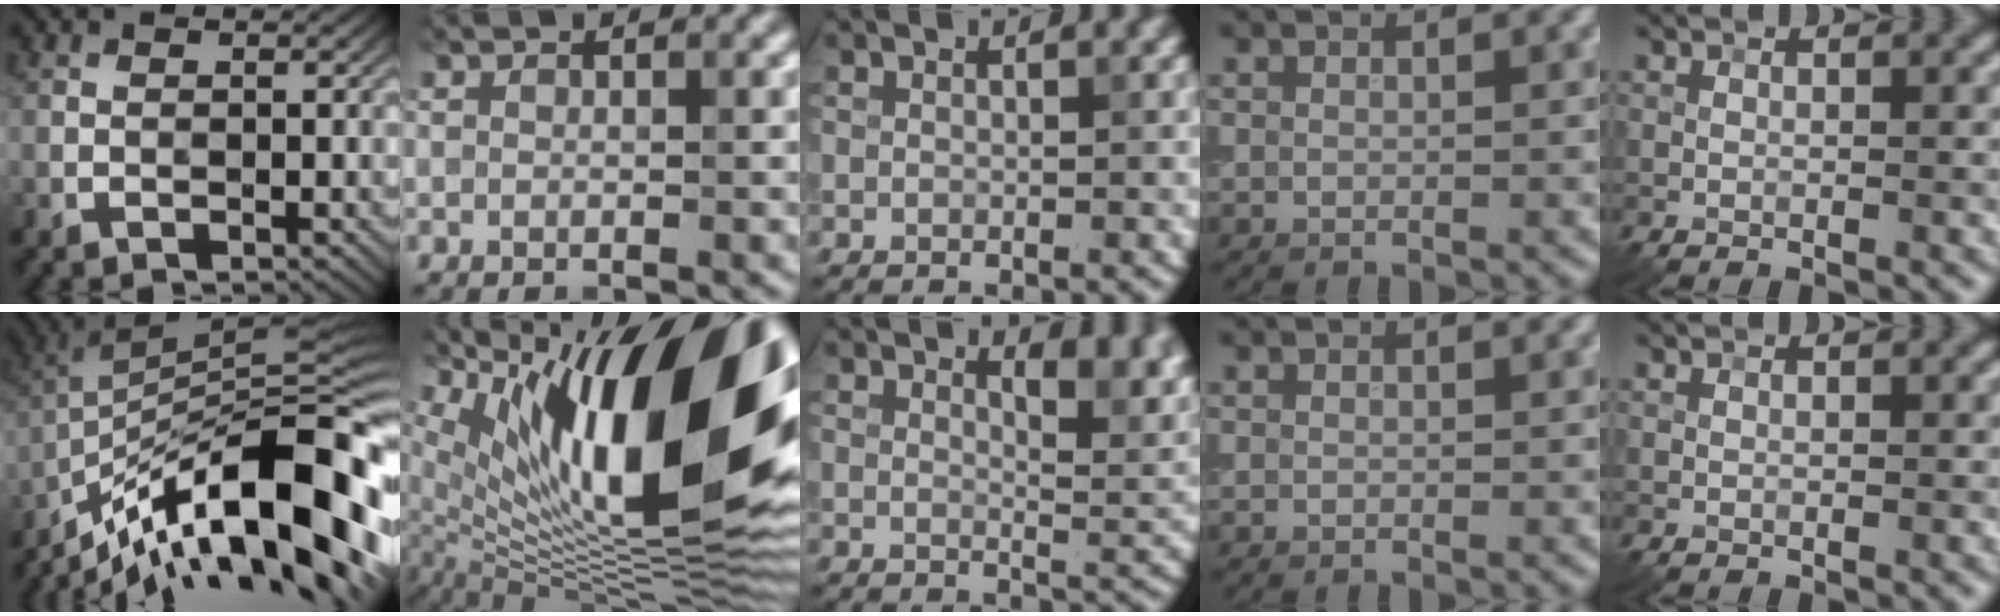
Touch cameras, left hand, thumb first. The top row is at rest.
{"thumb": {"total": 18.1, "force": [-11.0, 4.6, 13.7], "torque": [-0.209, 0.033, -0.194]}, "index": {"total": 19.3, "force": [6.9, 7.1, 16.5], "torque": [-0.262, 0.028, 0.113]}, "middle": {"total": 5.1, "force": [3.0, 2.0, 3.6], "torque": [-0.032, -0.001, 0.039]}}